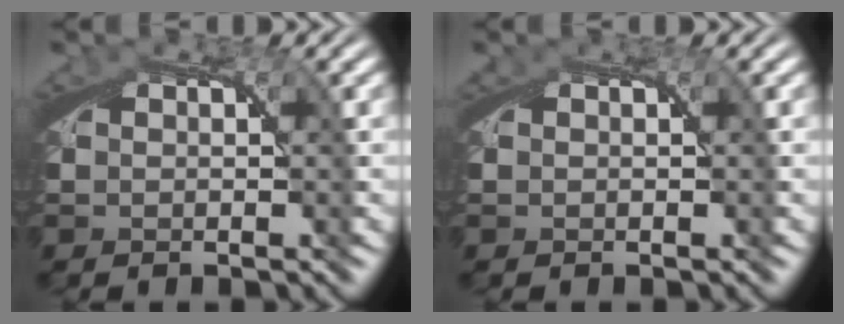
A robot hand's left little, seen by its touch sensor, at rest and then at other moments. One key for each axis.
{"total": 0.0}